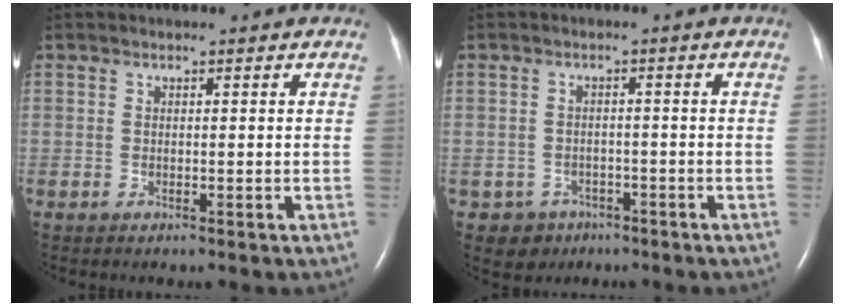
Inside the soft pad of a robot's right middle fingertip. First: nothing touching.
{"total": 3.5, "force": [-2.0, 2.9, -0.2], "torque": [0.000, 0.011, -0.026]}